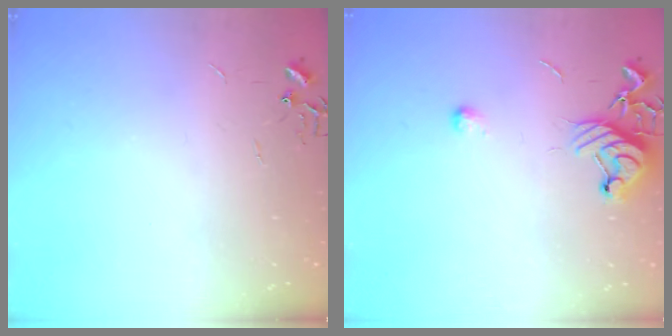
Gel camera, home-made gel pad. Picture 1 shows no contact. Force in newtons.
{"total": 9.7, "press": 9.6, "slide": 1.4}